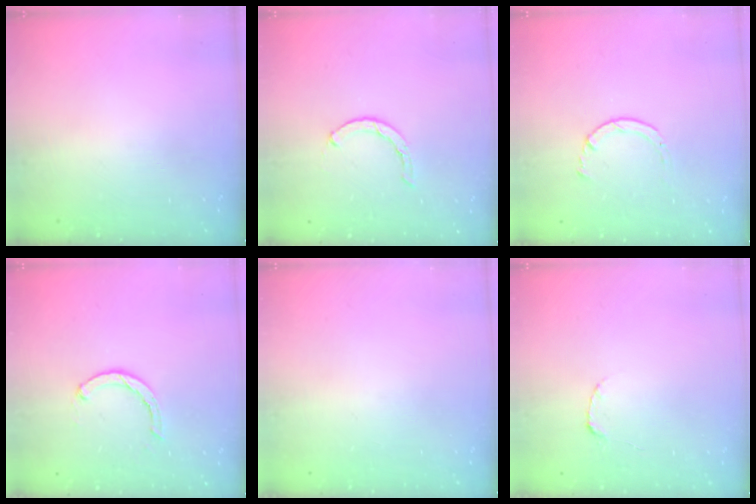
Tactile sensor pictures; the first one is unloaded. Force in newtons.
{"total": 0.7, "press": 0.6, "slide": 0.2}
{"total": 2.0, "press": 1.9, "slide": 0.3}
{"total": 3.1, "press": 3.1, "slide": 0.3}
{"total": 0.0}
{"total": 2.2, "press": 2.2, "slide": 0.3}